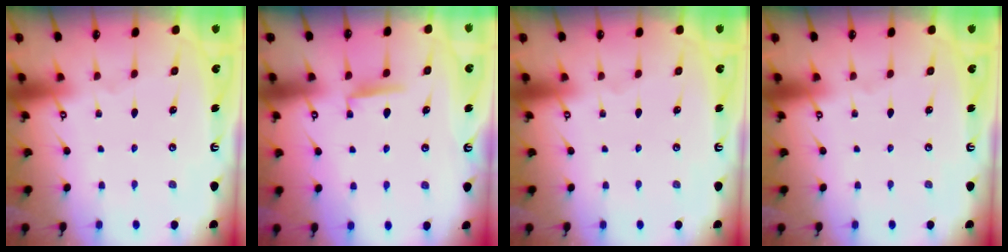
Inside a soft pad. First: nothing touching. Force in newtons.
{"total": 5.1, "press": 5.0, "slide": 0.6}
{"total": 0.0}
{"total": 0.0}